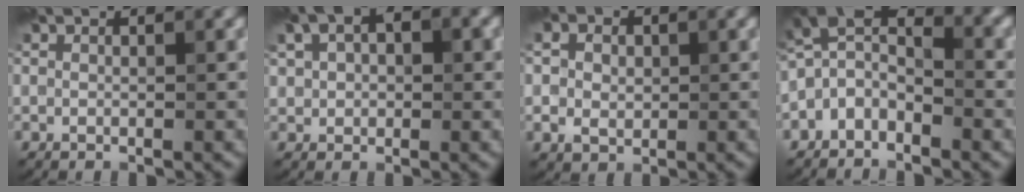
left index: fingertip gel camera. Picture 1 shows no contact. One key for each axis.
{"total": 5.4, "fx": 1.7, "fy": 3.5, "fz": 3.7, "tx": -0.059, "ty": 0.016, "tz": 0.019}
{"total": 3.4, "fx": 0.4, "fy": 2.8, "fz": 1.9, "tx": -0.030, "ty": 0.008, "tz": 0.001}
{"total": 4.4, "fx": -1.7, "fy": 2.5, "fz": 3.2, "tx": -0.053, "ty": 0.013, "tz": -0.046}